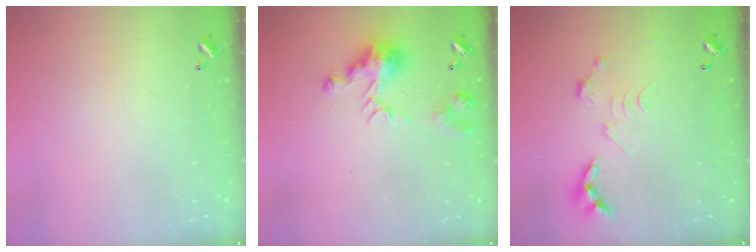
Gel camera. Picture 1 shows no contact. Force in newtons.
{"total": 11.0, "press": 11.0, "slide": 0.7}
{"total": 0.0}